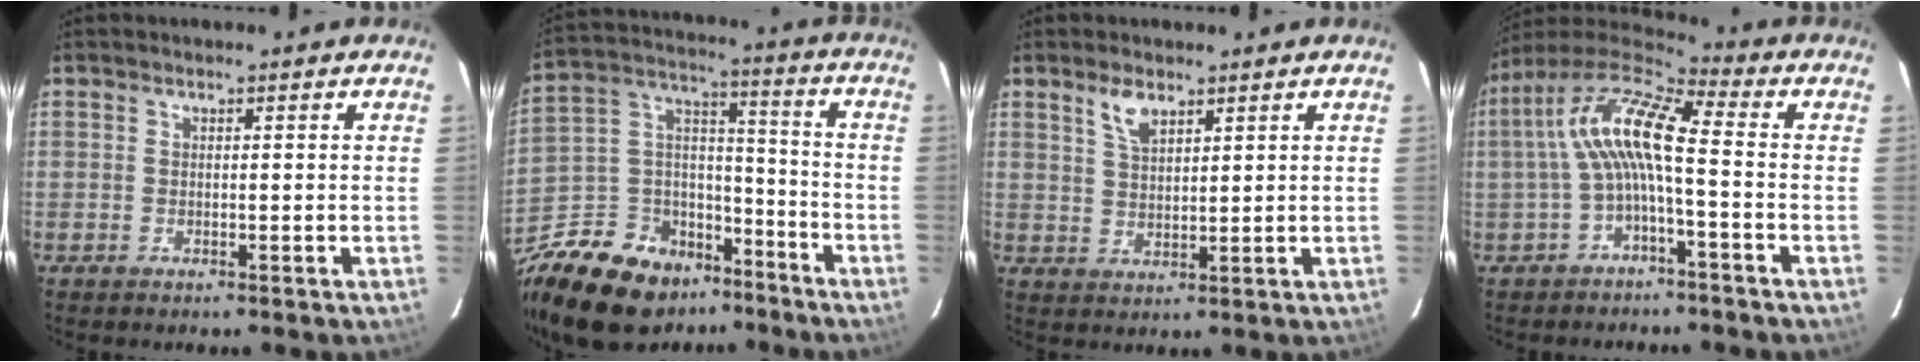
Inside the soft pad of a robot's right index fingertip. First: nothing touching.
{"total": 22.8, "force": [-15.8, 13.3, 9.8], "torque": [-0.236, 0.052, -0.247]}
{"total": 4.2, "force": [2.8, 1.8, 2.6], "torque": [-0.048, 0.003, 0.056]}
{"total": 11.0, "force": [-0.9, 2.1, 10.8], "torque": [-0.218, 0.021, -0.023]}